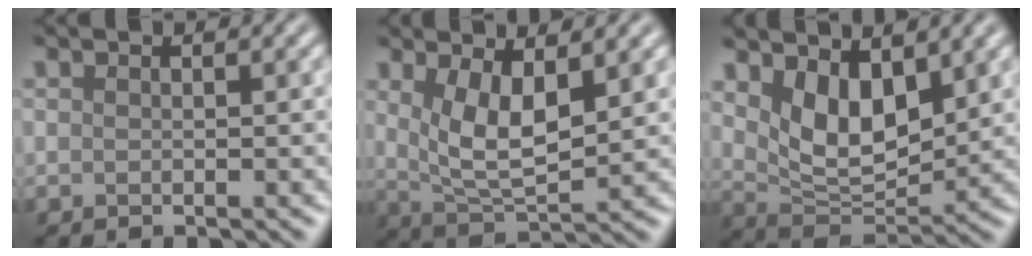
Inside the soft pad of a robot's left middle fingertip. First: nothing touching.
{"total": 4.1, "force": [0.9, 1.4, 3.8], "torque": [-0.092, -0.009, 0.043]}
{"total": 4.7, "force": [1.9, 2.4, 3.6], "torque": [-0.084, -0.012, 0.055]}